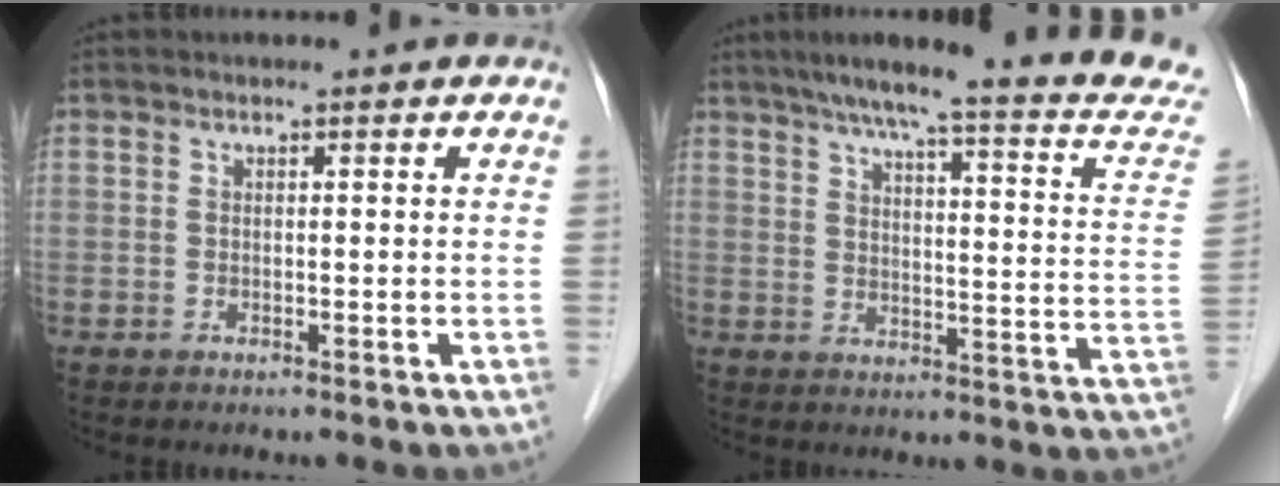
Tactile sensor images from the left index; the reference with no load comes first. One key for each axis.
{"total": 23.2, "fx": 20.3, "fy": 0.8, "fz": 11.2, "tx": -0.154, "ty": -0.044, "tz": 0.243}